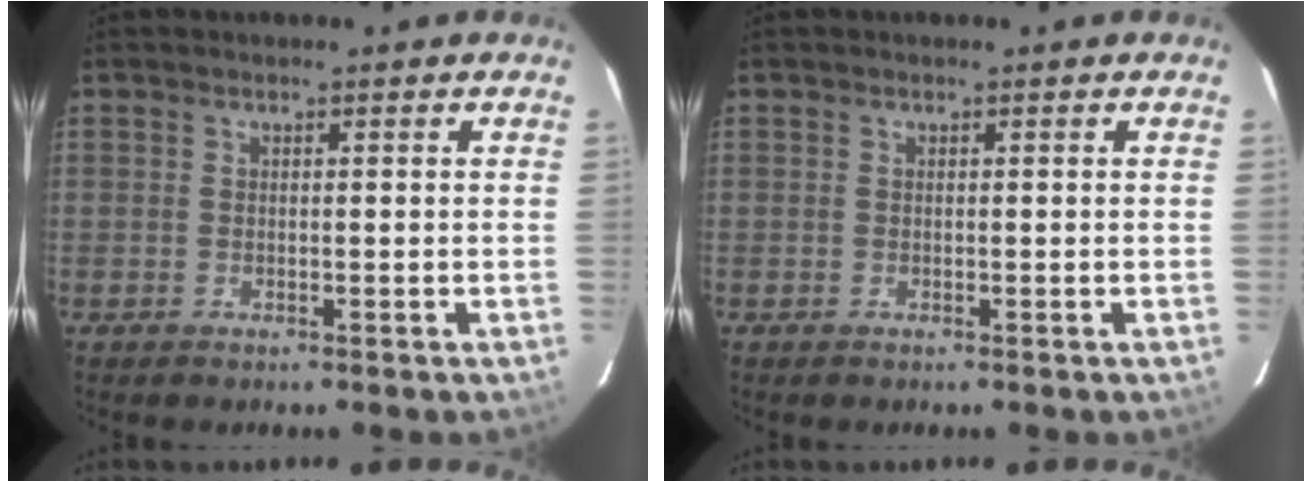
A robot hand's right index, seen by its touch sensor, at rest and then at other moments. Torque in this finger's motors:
{"motor_torque": [0.00, 0.00, -0.03, 0.00]}